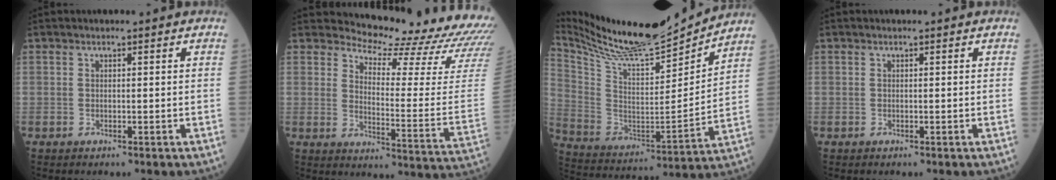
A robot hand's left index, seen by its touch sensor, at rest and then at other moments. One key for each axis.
{"total": 18.5, "fx": 18.2, "fy": 0.4, "fz": 3.5, "tx": -0.055, "ty": -0.147, "tz": 0.202}
{"total": 21.4, "fx": 19.9, "fy": 3.0, "fz": 7.4, "tx": -0.154, "ty": -0.027, "tz": 0.328}
{"total": 0.0}